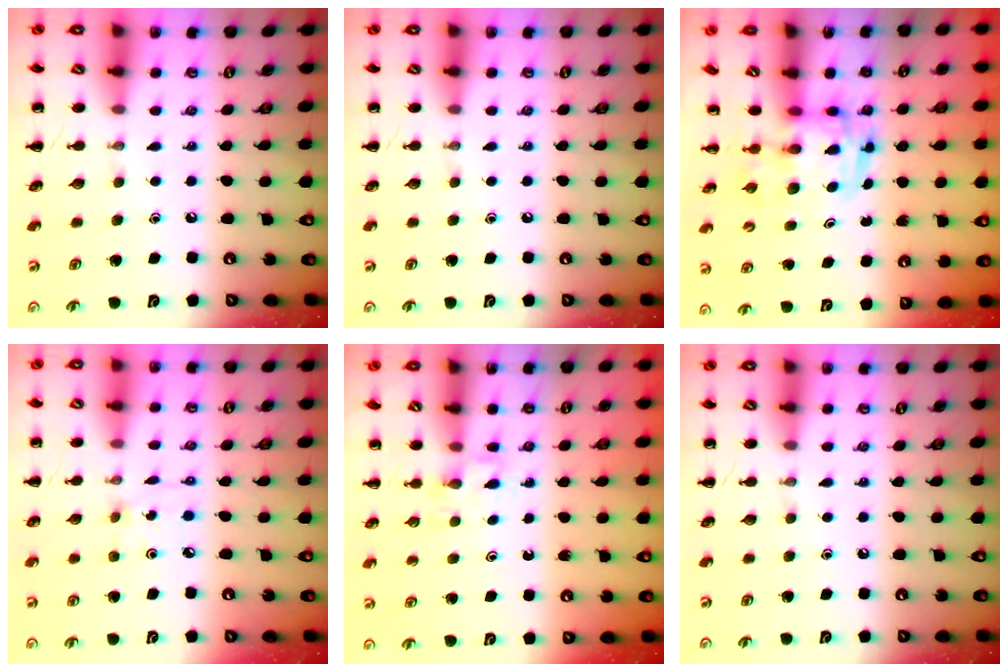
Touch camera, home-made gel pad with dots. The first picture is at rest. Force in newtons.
{"total": 0.0}
{"total": 3.0, "press": 3.0, "slide": 0.5}
{"total": 2.5, "press": 2.3, "slide": 0.9}
{"total": 3.4, "press": 3.2, "slide": 1.3}
{"total": 0.0}